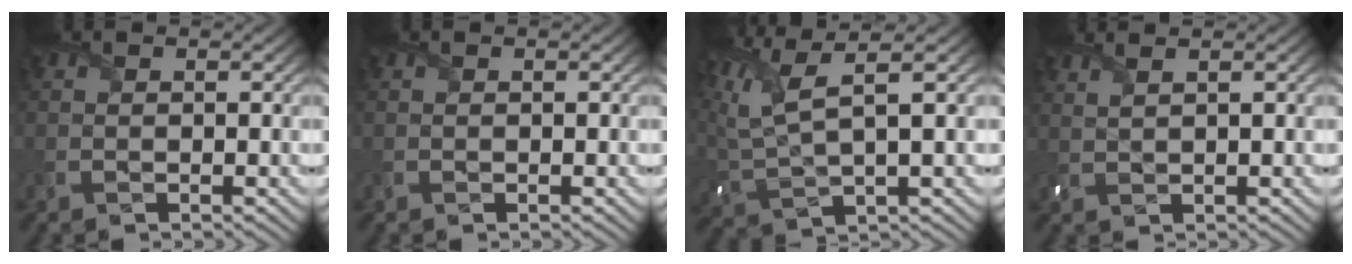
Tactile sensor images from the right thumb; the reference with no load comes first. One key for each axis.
{"total": 0.0}
{"total": 9.5, "fx": 5.1, "fy": 2.7, "fz": 7.6, "tx": -0.194, "ty": 0.018, "tz": 0.103}
{"total": 2.2, "fx": 1.6, "fy": 0.5, "fz": 1.5, "tx": -0.026, "ty": 0.001, "tz": 0.027}